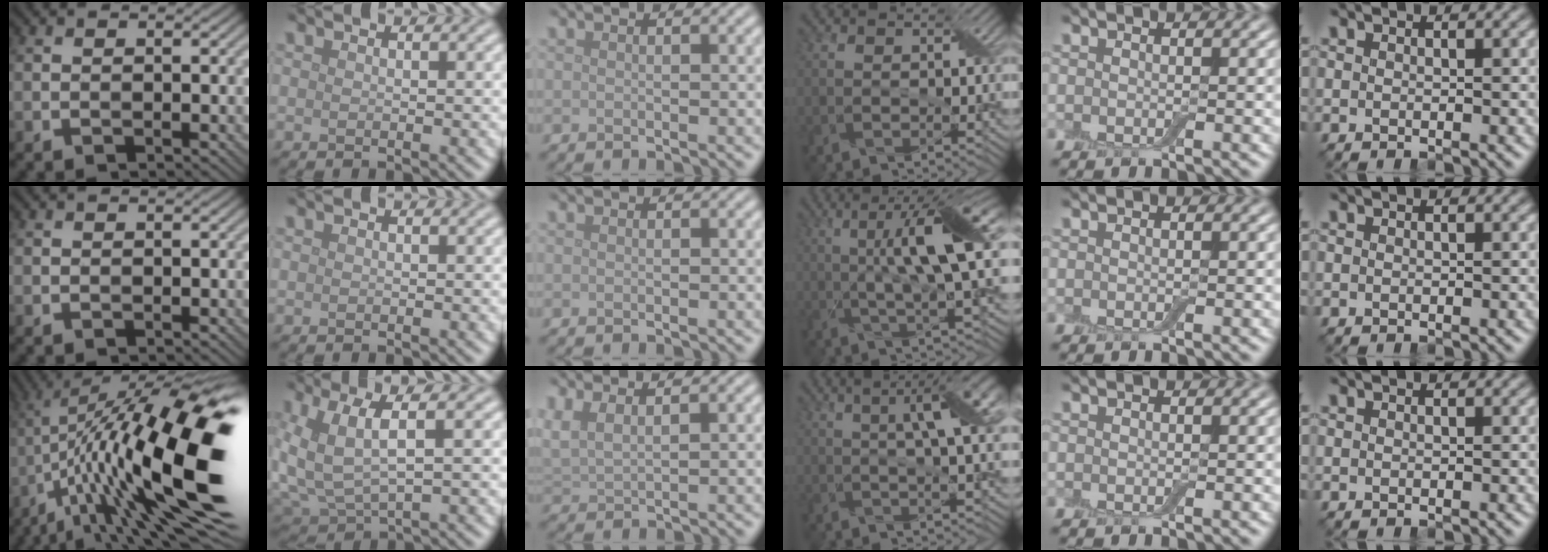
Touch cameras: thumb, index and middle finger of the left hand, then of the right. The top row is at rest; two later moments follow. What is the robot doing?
{"motion": "wrap", "object": "cling film"}